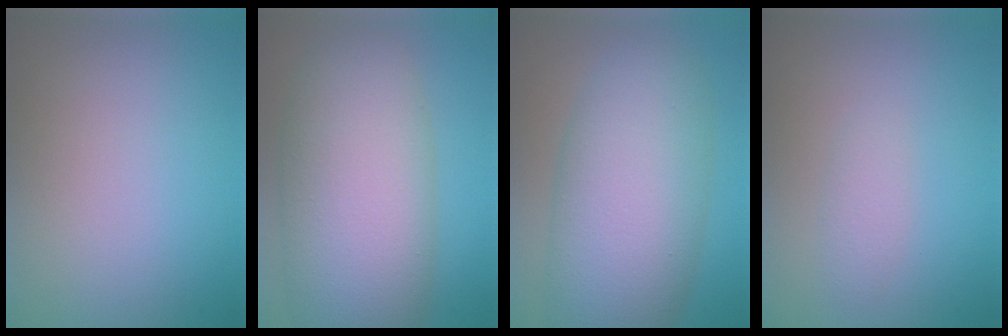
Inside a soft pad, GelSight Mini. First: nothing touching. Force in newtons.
{"total": 10.9, "press": 10.9, "slide": 0.3}
{"total": 10.0, "press": 10.0, "slide": 0.4}
{"total": 1.2, "press": 1.2, "slide": 0.0}